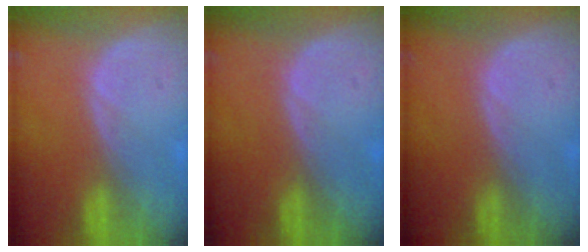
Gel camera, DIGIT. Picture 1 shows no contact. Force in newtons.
{"total": 0.0}
{"total": 0.0}